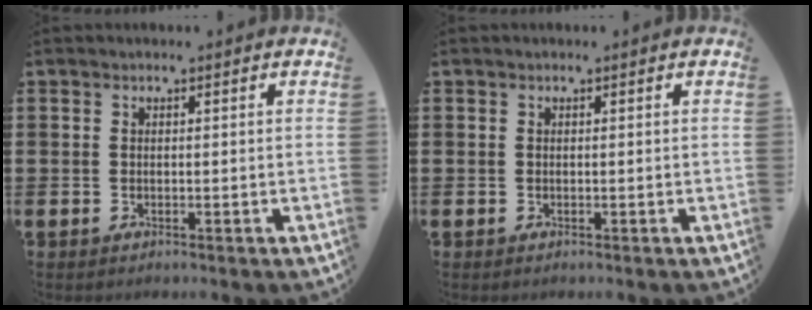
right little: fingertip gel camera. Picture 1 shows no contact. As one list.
[{"total": 0.0}]